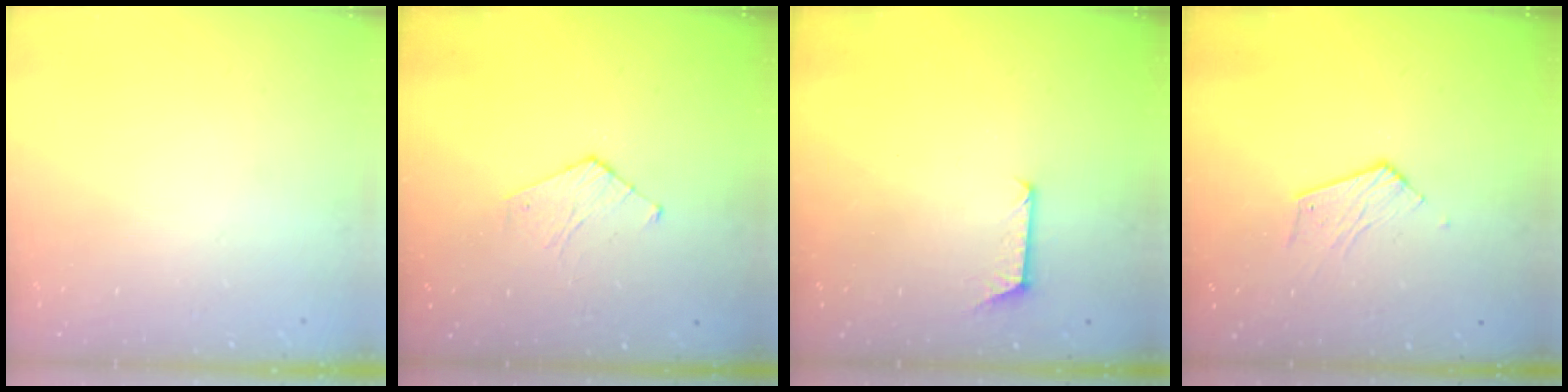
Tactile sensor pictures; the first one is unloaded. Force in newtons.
{"total": 2.8, "press": 2.7, "slide": 0.3}
{"total": 6.0, "press": 6.0, "slide": 0.4}
{"total": 5.7, "press": 5.7, "slide": 0.3}